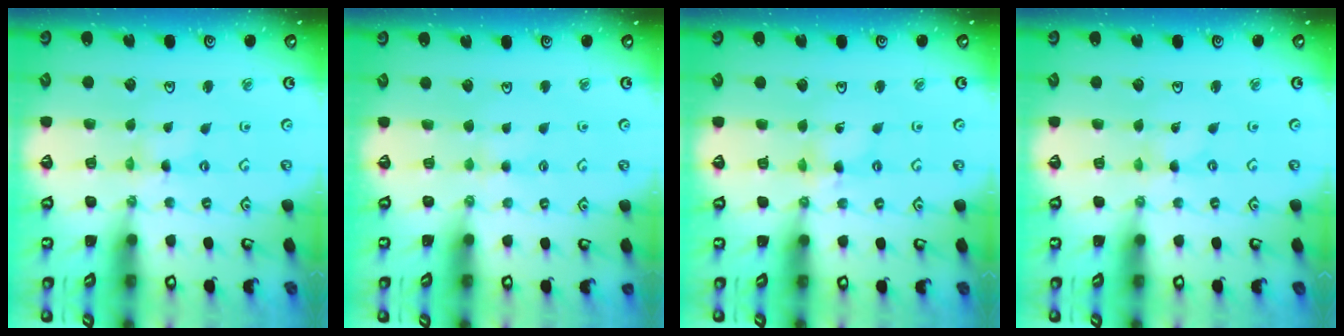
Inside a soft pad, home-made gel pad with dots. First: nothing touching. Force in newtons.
{"total": 2.1, "press": 2.0, "slide": 0.4}
{"total": 2.0, "press": 2.0, "slide": 0.2}
{"total": 0.0}